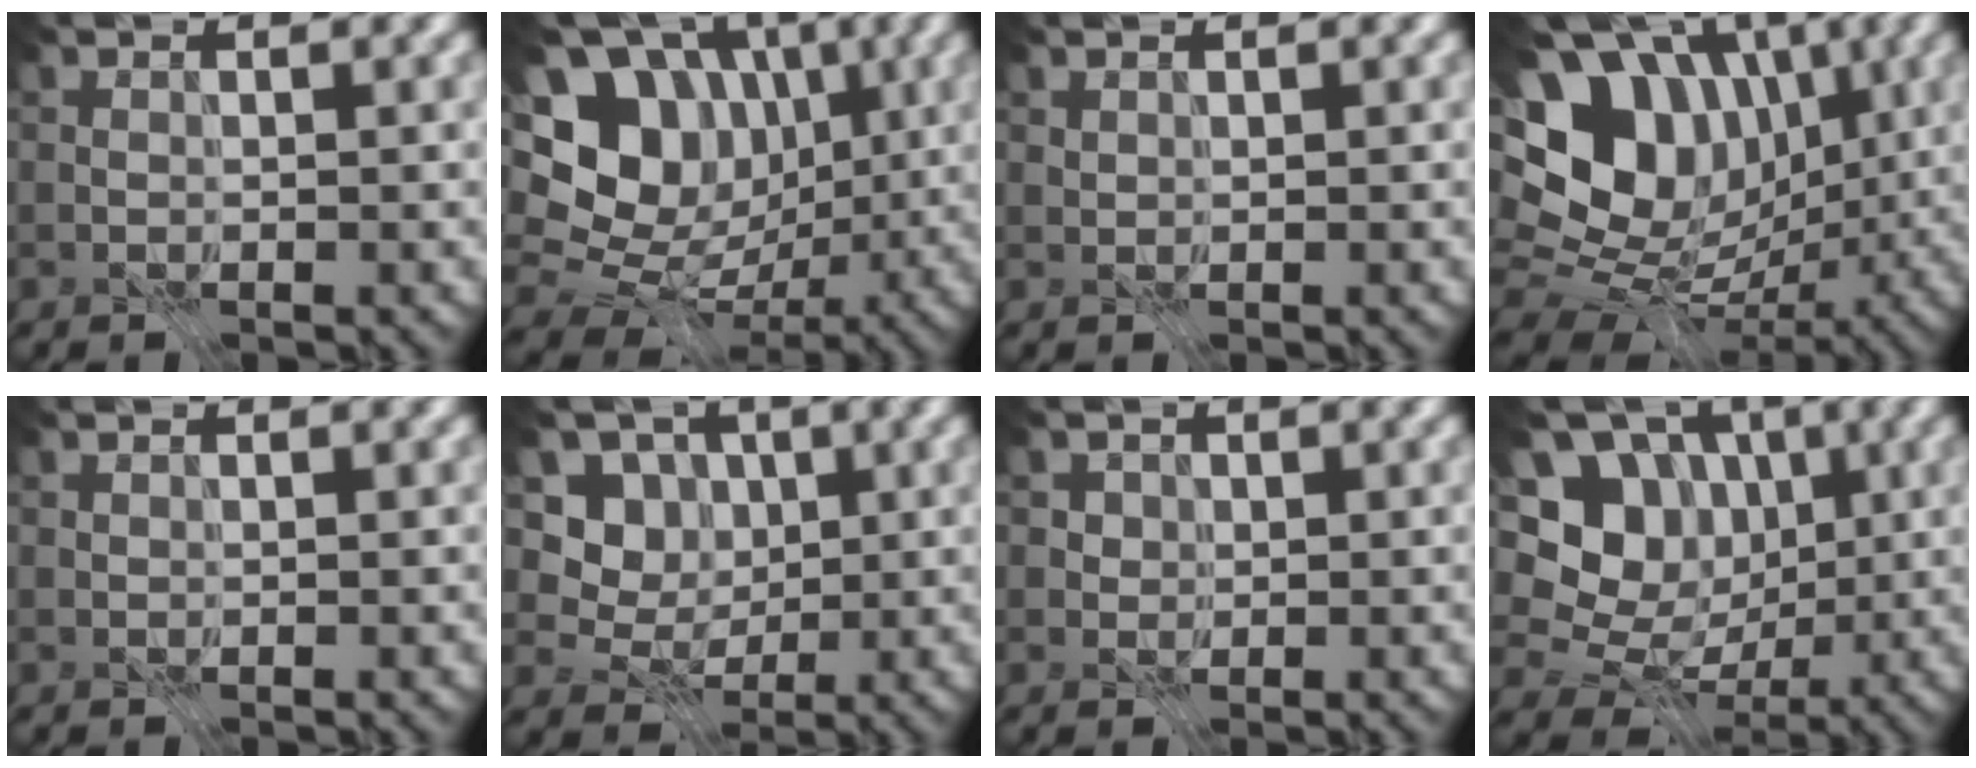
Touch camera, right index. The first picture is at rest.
{"total": 15.2, "force": [1.9, 12.7, 8.2], "torque": [-0.157, 0.032, 0.021]}
{"total": 0.5, "force": [0.4, 0.3, 0.2], "torque": [-0.006, -0.001, 0.012]}
{"total": 13.9, "force": [1.8, 10.8, 8.5], "torque": [-0.137, 0.018, 0.033]}
{"total": 0.0}
{"total": 5.3, "force": [0.4, 4.7, 2.3], "torque": [-0.030, -0.005, -0.022]}
{"total": 2.0, "force": [0.8, 1.6, 0.7], "torque": [-0.024, -0.005, 0.025]}
{"total": 10.9, "force": [0.7, 9.5, 5.3], "torque": [-0.112, 0.027, -0.009]}